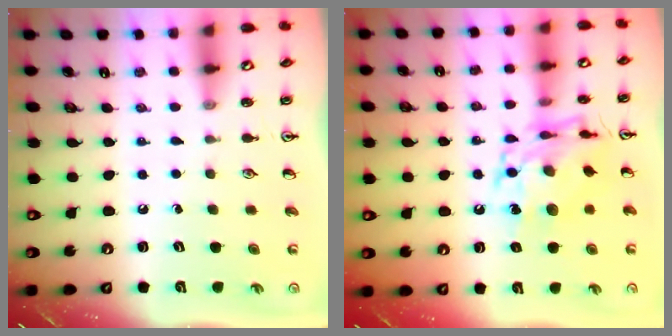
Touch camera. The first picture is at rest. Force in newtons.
{"total": 12.9, "press": 12.9, "slide": 1.0}